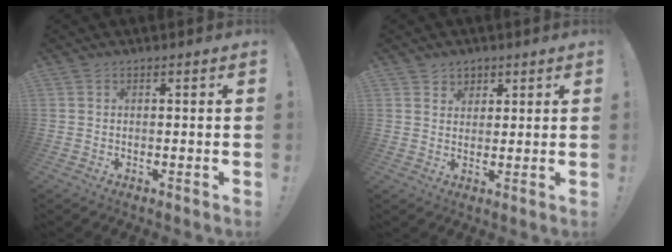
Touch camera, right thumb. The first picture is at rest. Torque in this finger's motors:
{"motor_torque": [-0.48, 0.13, 0.12, -0.09, 0.00]}